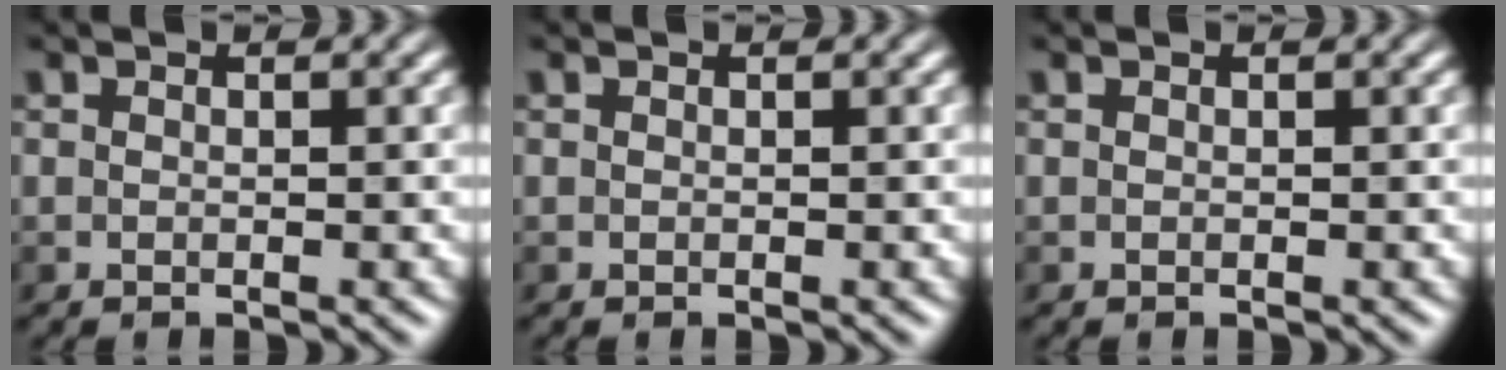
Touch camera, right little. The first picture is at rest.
{"total": 0.0}
{"total": 0.0}